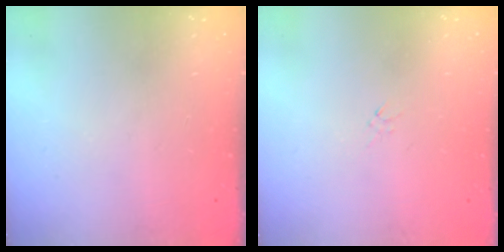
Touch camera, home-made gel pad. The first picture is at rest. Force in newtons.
{"total": 0.0}